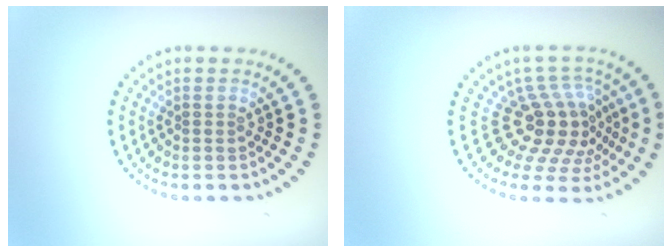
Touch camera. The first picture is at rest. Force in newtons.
{"total": 5.1, "press": 3.6, "slide": 3.6}